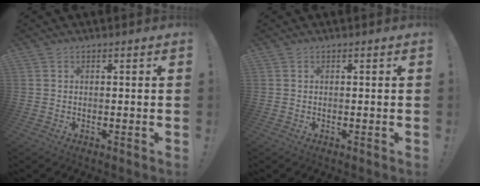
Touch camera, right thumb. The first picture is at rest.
{"total": 0.0}